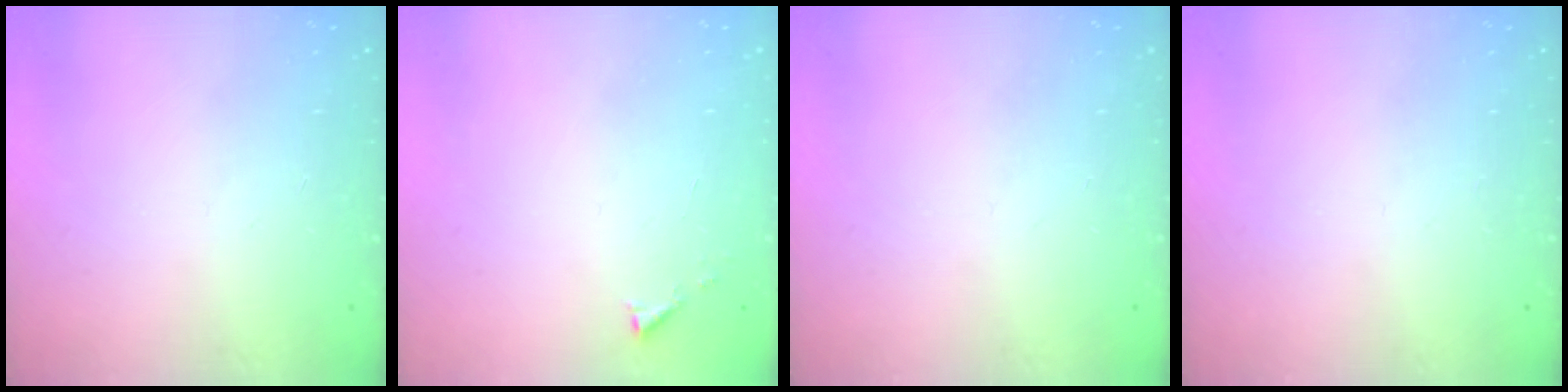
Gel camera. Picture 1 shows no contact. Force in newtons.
{"total": 2.9, "press": 2.9, "slide": 0.4}
{"total": 0.0}
{"total": 0.0}